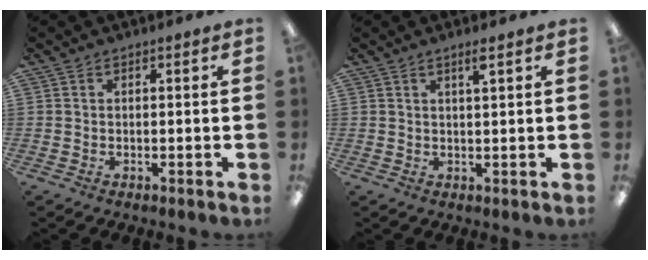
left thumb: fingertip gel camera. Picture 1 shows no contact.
{"total": 2.4, "force": [1.6, 0.0, 1.7], "torque": [-0.038, -0.001, 0.028]}